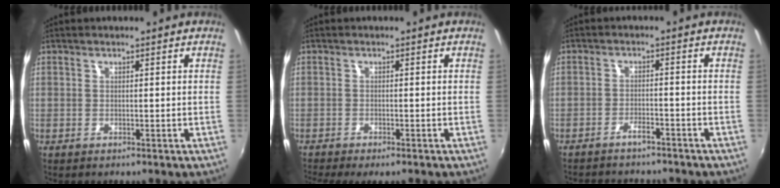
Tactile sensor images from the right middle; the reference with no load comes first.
{"total": 5.1, "force": [-4.3, 0.5, 2.8], "torque": [-0.065, -0.026, -0.071]}
{"total": 7.1, "force": [-6.4, 1.8, 2.5], "torque": [-0.065, -0.002, -0.092]}